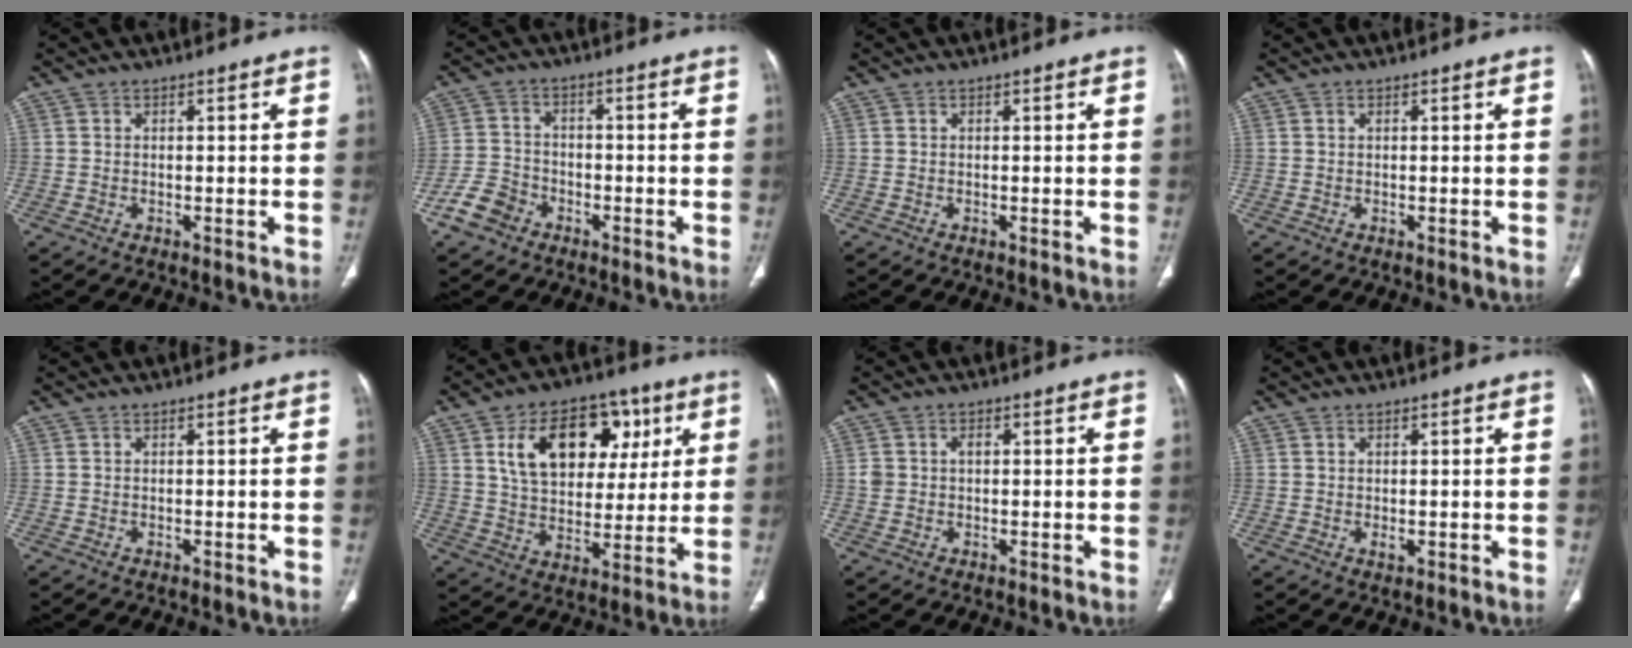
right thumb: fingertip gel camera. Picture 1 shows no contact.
{"total": 6.3, "force": [-3.6, 4.6, 2.0], "torque": [-0.031, 0.024, -0.070]}
{"total": 0.0}
{"total": 0.0}
{"total": 0.0}
{"total": 18.8, "force": [6.8, 12.3, 12.5], "torque": [-0.156, -0.006, 0.115]}
{"total": 3.4, "force": [0.7, 2.4, 2.4], "torque": [-0.046, 0.010, 0.017]}
{"total": 1.2, "force": [0.0, 0.7, 1.0], "torque": [-0.015, -0.004, 0.004]}